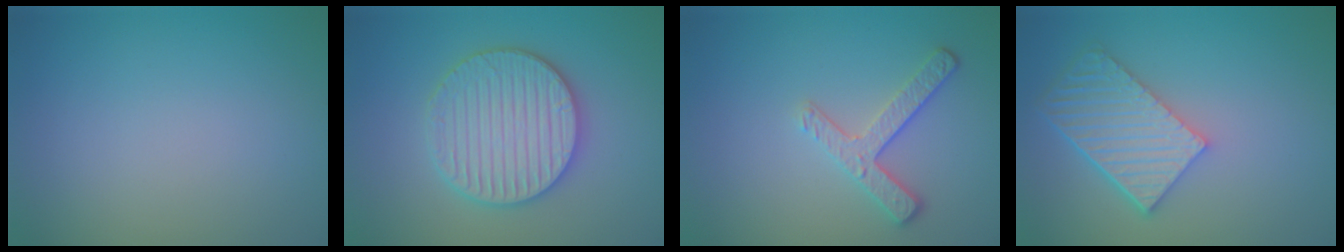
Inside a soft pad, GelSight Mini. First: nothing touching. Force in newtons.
{"total": 5.8, "press": 5.7, "slide": 1.1}
{"total": 2.7, "press": 2.3, "slide": 1.5}
{"total": 5.8, "press": 4.5, "slide": 3.6}